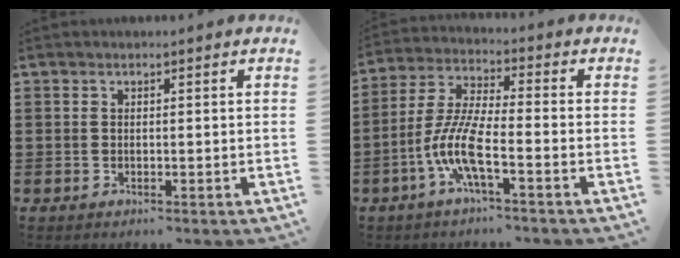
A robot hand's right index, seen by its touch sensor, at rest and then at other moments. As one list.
[{"total": 8.4, "force": [-3.8, 1.5, 7.3], "torque": [-0.177, -0.014, -0.081]}]